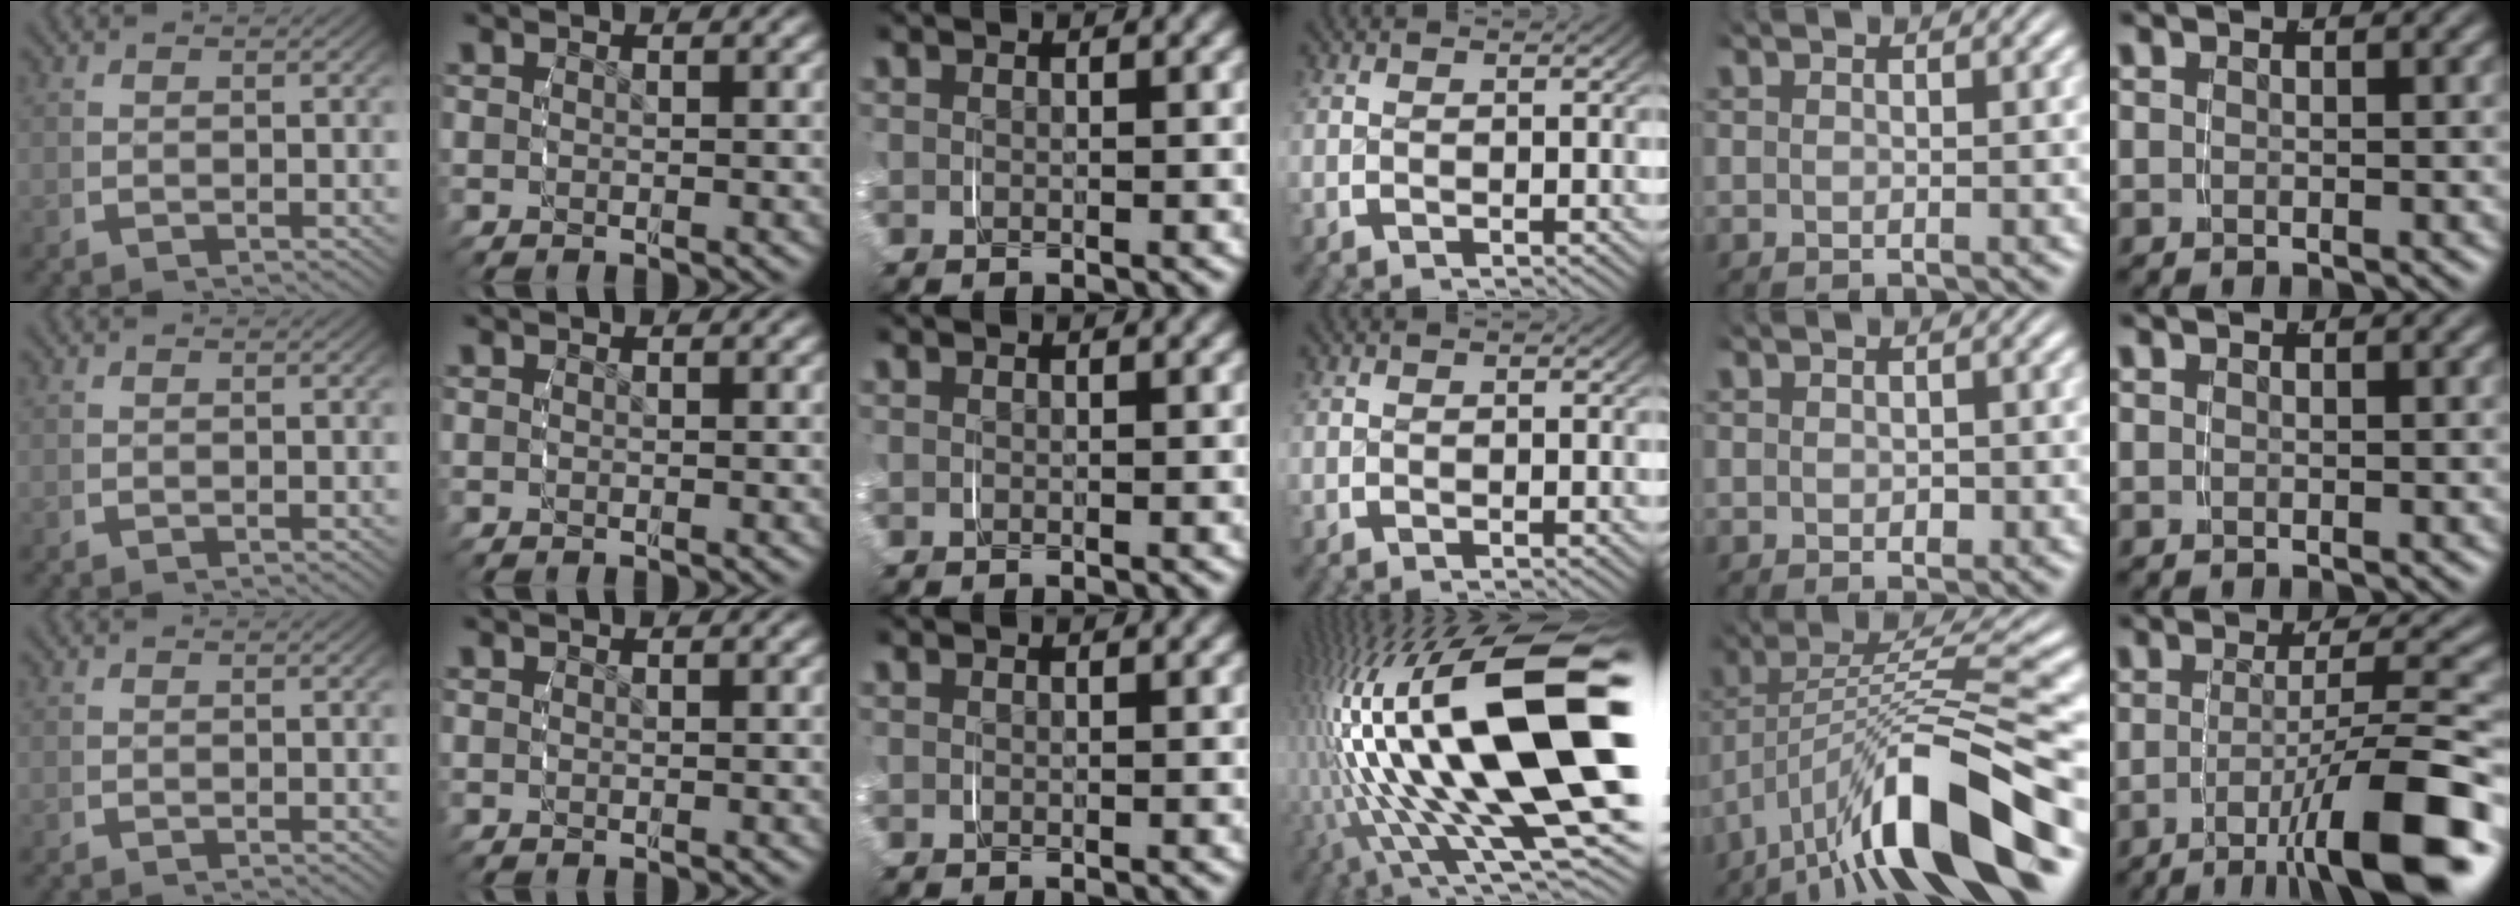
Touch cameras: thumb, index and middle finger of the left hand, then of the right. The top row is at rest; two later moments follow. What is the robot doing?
{"motion": "grasp_and_lifting", "object": "pencil case"}